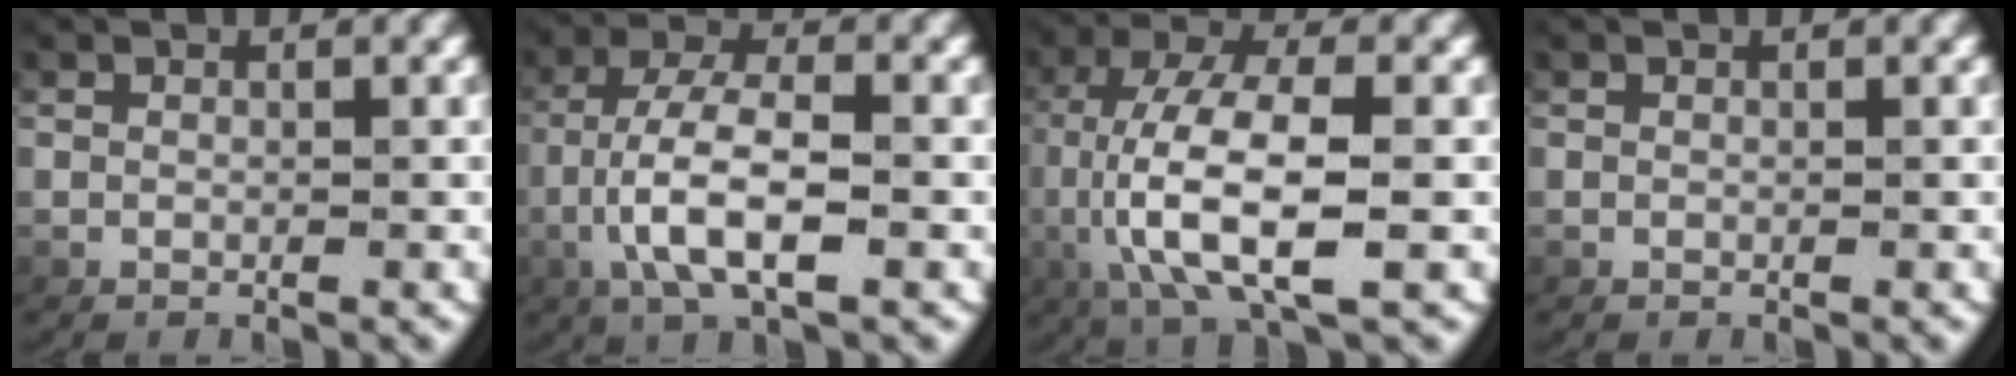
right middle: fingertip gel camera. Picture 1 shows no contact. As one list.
[{"total": 5.9, "force": [-0.7, 2.2, 5.4], "torque": [-0.118, -0.013, -0.001]}, {"total": 8.0, "force": [-0.7, 3.2, 7.3], "torque": [-0.169, -0.019, 0.008]}, {"total": 0.0}]